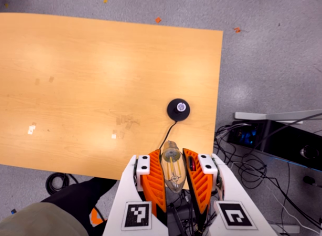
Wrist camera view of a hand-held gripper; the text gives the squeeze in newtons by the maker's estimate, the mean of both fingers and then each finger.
{"total": 19.9, "left": 21.6, "right": 18.1}